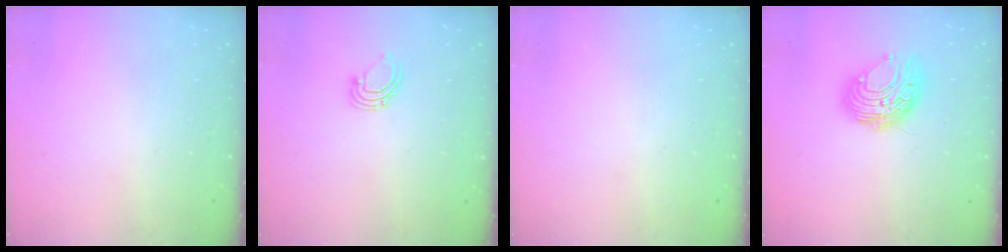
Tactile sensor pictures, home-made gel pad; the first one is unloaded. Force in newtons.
{"total": 3.5, "press": 3.5, "slide": 0.2}
{"total": 0.0}
{"total": 9.9, "press": 9.9, "slide": 0.4}